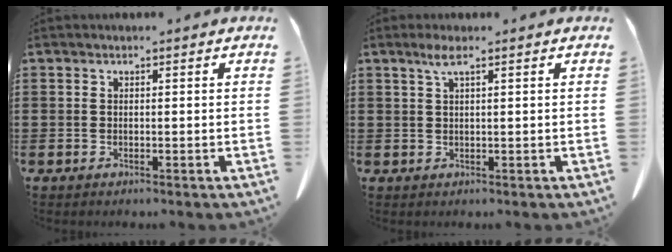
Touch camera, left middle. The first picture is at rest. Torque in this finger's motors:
{"motor_torque": [0.45, 0.04, 0.07, 0.05]}